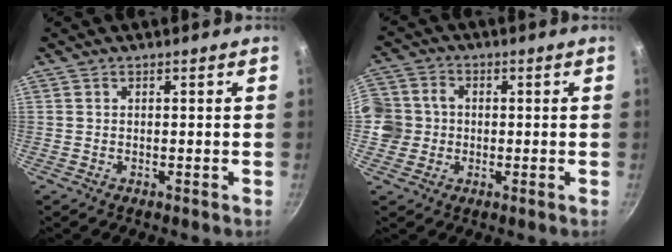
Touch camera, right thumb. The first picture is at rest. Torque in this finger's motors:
{"motor_torque": [-0.44, 0.22, 0.42, 0.42, 0.15]}